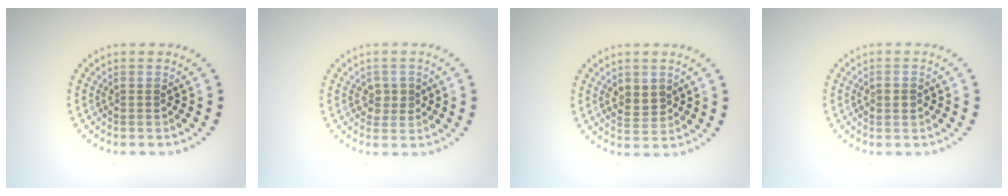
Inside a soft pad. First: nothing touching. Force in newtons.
{"total": 1.8, "press": 1.8, "slide": 0.2}
{"total": 2.4, "press": 2.4, "slide": 0.3}
{"total": 1.7, "press": 1.6, "slide": 0.3}